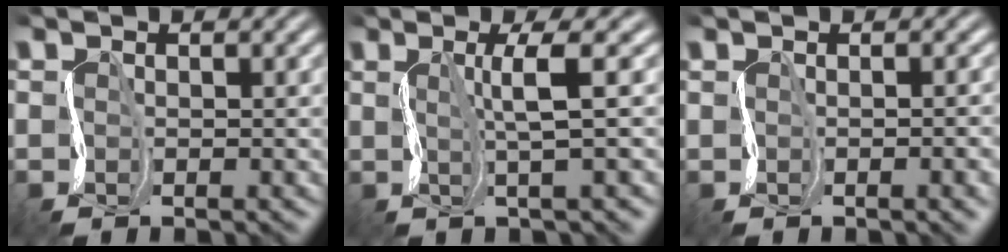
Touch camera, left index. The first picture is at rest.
{"total": 2.7, "force": [0.8, 0.1, 2.6], "torque": [-0.047, 0.010, 0.015]}
{"total": 5.5, "force": [-0.3, 2.6, 4.8], "torque": [-0.021, 0.015, -0.001]}